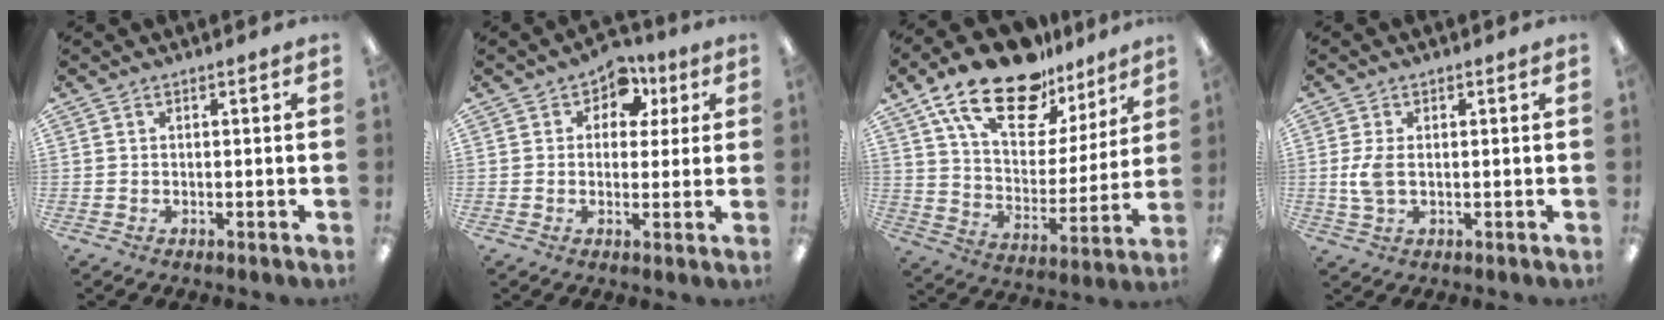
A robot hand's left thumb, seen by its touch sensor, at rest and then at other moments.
{"total": 6.5, "force": [2.8, 5.0, 3.1], "torque": [-0.036, -0.007, 0.044]}
{"total": 21.3, "force": [14.8, 9.9, 11.7], "torque": [-0.206, -0.086, 0.260]}
{"total": 5.1, "force": [0.1, 2.8, 4.3], "torque": [-0.092, -0.002, -0.005]}